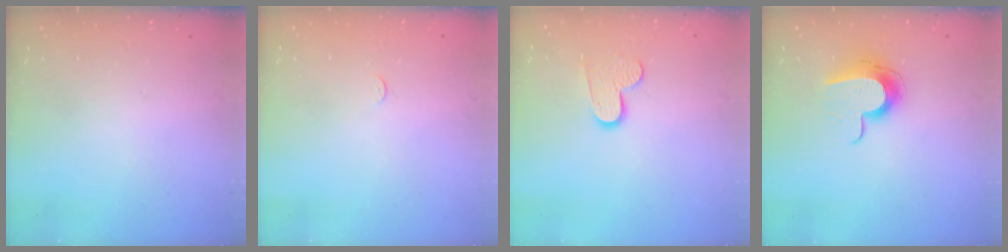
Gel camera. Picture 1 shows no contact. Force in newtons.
{"total": 2.3, "press": 2.3, "slide": 0.3}
{"total": 8.5, "press": 8.5, "slide": 0.5}
{"total": 10.9, "press": 10.9, "slide": 0.7}